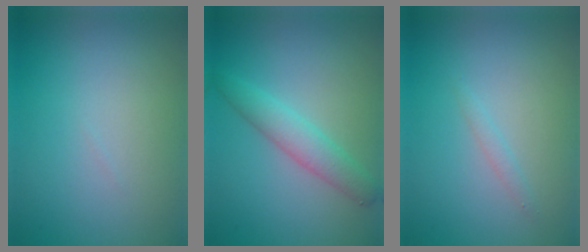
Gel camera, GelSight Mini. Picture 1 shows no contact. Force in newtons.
{"total": 2.8, "press": 2.8, "slide": 0.1}
{"total": 0.7, "press": 0.7, "slide": 0.1}